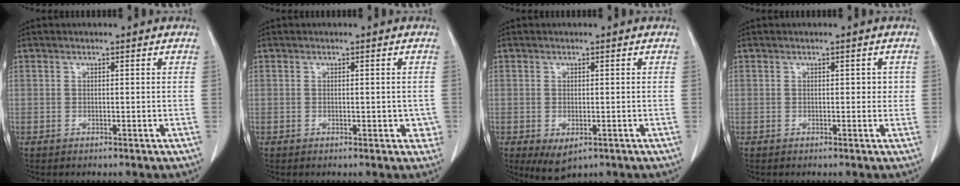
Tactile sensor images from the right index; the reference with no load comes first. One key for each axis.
{"total": 2.3, "fx": -0.3, "fy": 1.7, "fz": 1.6, "tx": -0.005, "ty": 0.005, "tz": -0.004}
{"total": 3.4, "fx": -1.3, "fy": 1.9, "fz": 2.5, "tx": -0.044, "ty": -0.009, "tz": -0.007}
{"total": 1.6, "fx": 0.2, "fy": 1.1, "fz": 1.1, "tx": -0.011, "ty": 0.008, "tz": 0.002}